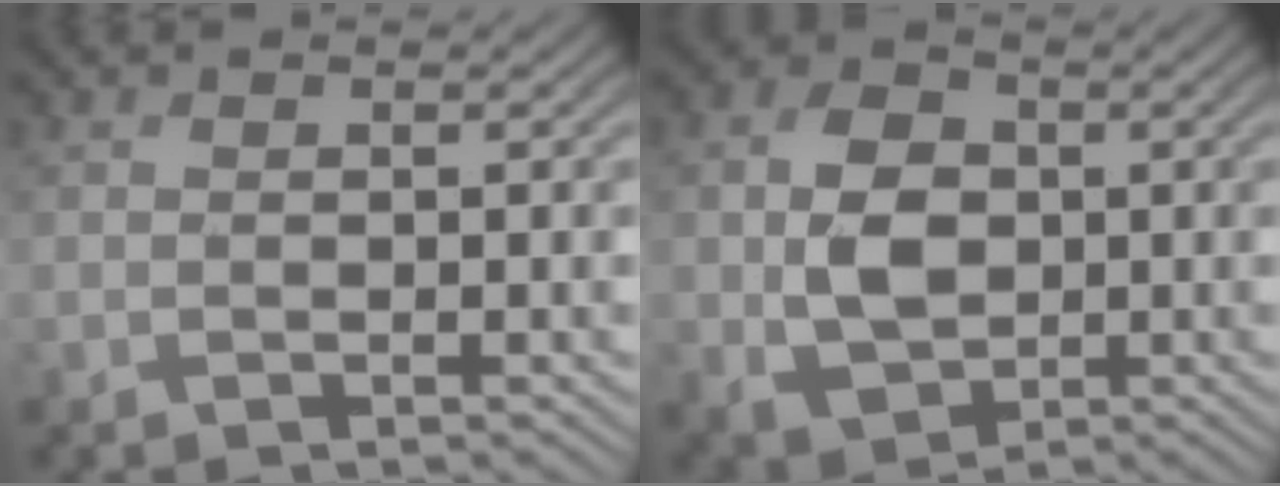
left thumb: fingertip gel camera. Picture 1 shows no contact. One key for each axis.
{"total": 7.3, "fx": -0.2, "fy": 5.4, "fz": 4.9, "tx": -0.109, "ty": -0.003, "tz": -0.008}